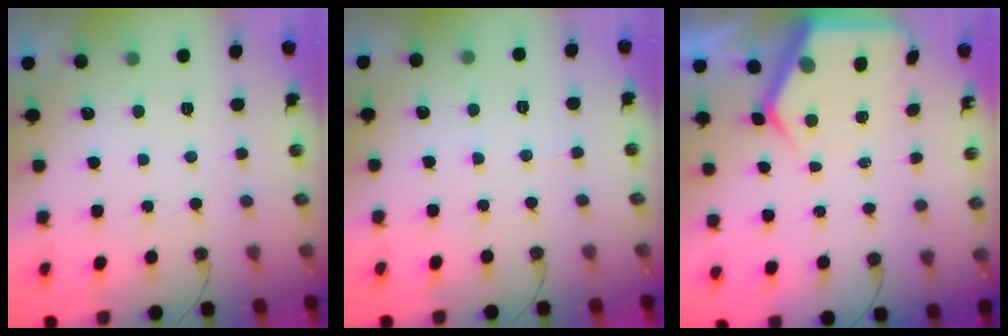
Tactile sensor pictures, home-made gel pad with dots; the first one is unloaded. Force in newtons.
{"total": 4.5, "press": 4.5, "slide": 0.6}
{"total": 7.4, "press": 7.3, "slide": 1.0}